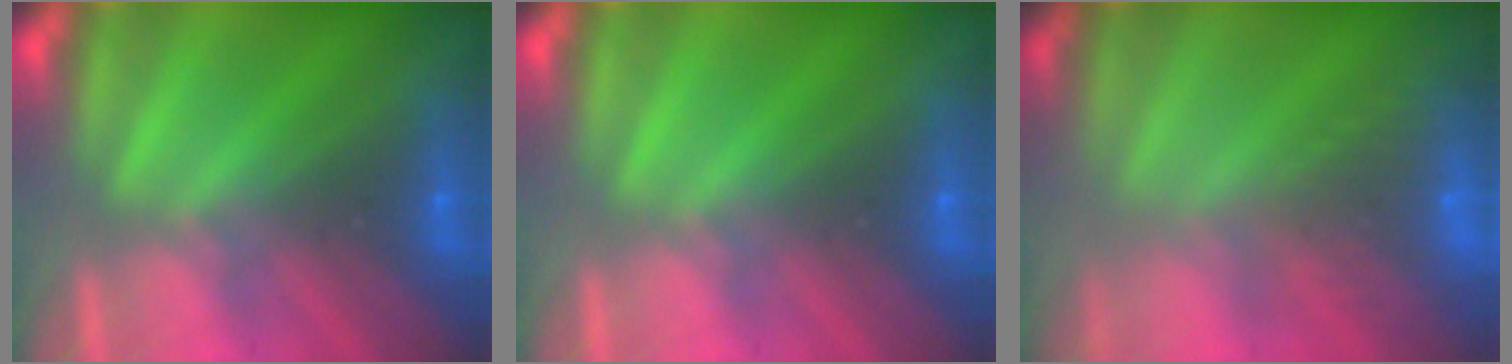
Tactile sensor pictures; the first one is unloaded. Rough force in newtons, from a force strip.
{"total": 0.0}
{"total": 5.8}